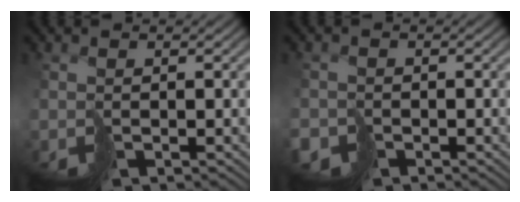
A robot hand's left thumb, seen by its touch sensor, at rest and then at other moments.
{"total": 3.2, "force": [-1.8, 2.3, 1.2], "torque": [-0.031, -0.010, -0.043]}